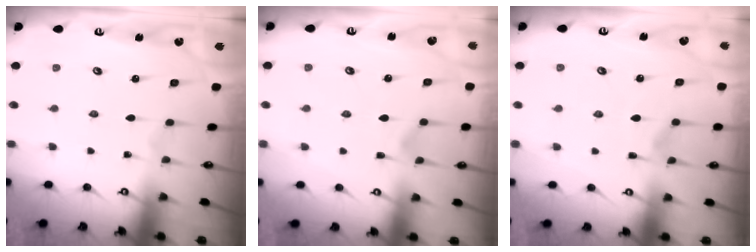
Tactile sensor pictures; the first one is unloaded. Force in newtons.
{"total": 1.9, "press": 1.3, "slide": 1.3}
{"total": 6.0, "press": 5.8, "slide": 1.4}